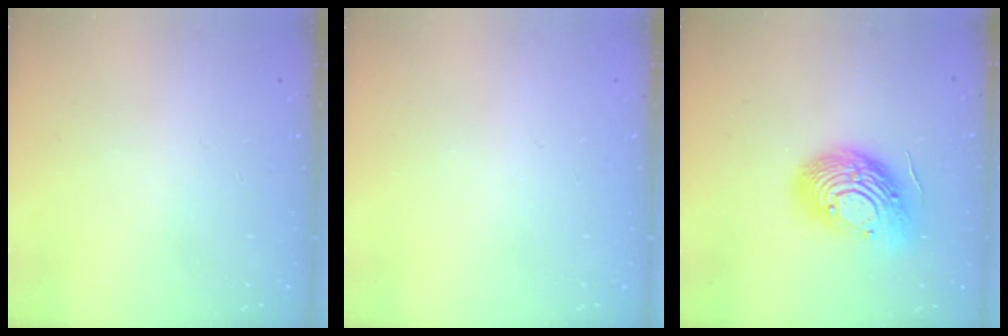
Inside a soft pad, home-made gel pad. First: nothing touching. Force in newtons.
{"total": 0.0}
{"total": 16.9, "press": 16.9, "slide": 1.2}